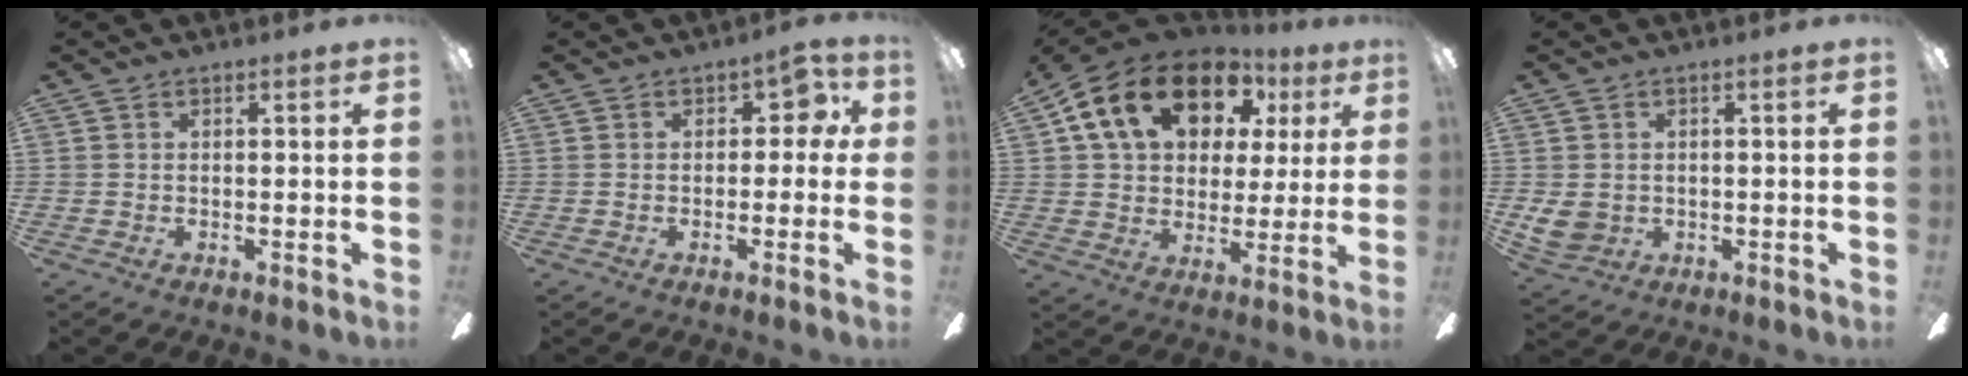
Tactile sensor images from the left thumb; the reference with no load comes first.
{"total": 4.5, "force": [0.9, 3.0, 3.2], "torque": [-0.040, 0.002, 0.010]}
{"total": 19.1, "force": [9.3, 12.7, 10.8], "torque": [-0.189, -0.022, 0.168]}
{"total": 4.4, "force": [0.1, 3.9, 2.1], "torque": [-0.045, -0.001, 0.002]}